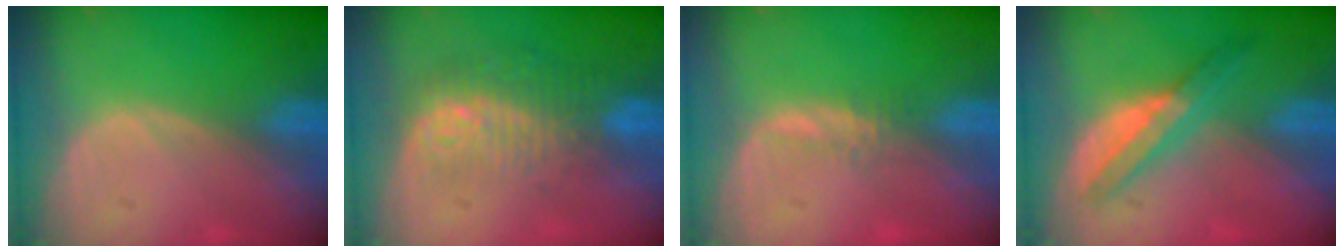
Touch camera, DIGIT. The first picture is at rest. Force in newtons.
{"total": 9.3, "press": 8.3, "slide": 4.2}
{"total": 1.3, "press": 1.2, "slide": 0.5}
{"total": 5.6, "press": 5.2, "slide": 1.9}